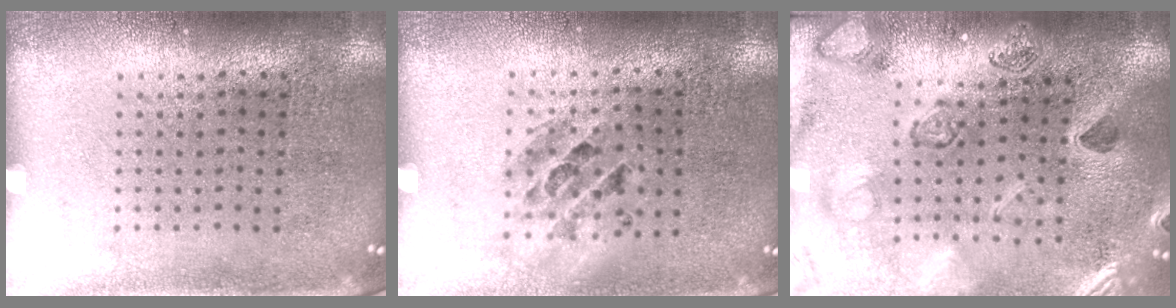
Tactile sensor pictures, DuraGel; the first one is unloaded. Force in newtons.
{"total": 1.2, "press": 1.1, "slide": 0.4}
{"total": 2.3, "press": 2.3, "slide": 0.2}